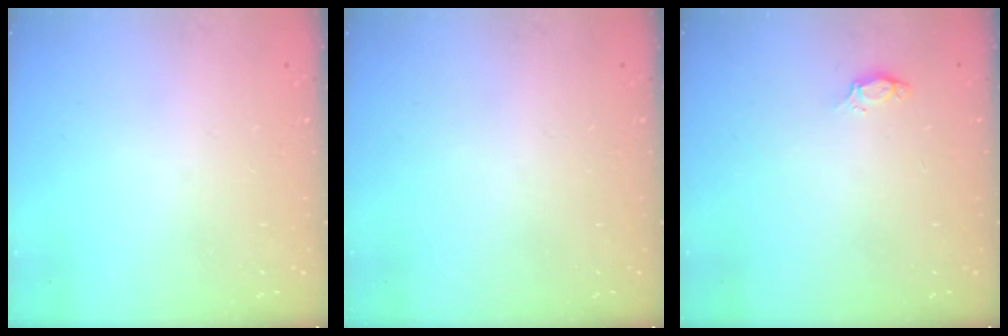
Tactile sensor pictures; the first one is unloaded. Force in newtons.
{"total": 0.0}
{"total": 3.2, "press": 3.2, "slide": 0.4}